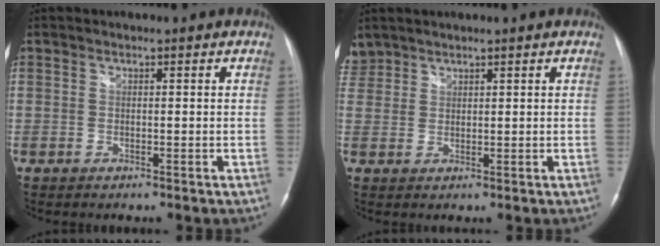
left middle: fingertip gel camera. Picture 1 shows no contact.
{"total": 3.3, "force": [2.8, 1.7, -0.1], "torque": [0.001, 0.013, 0.060]}